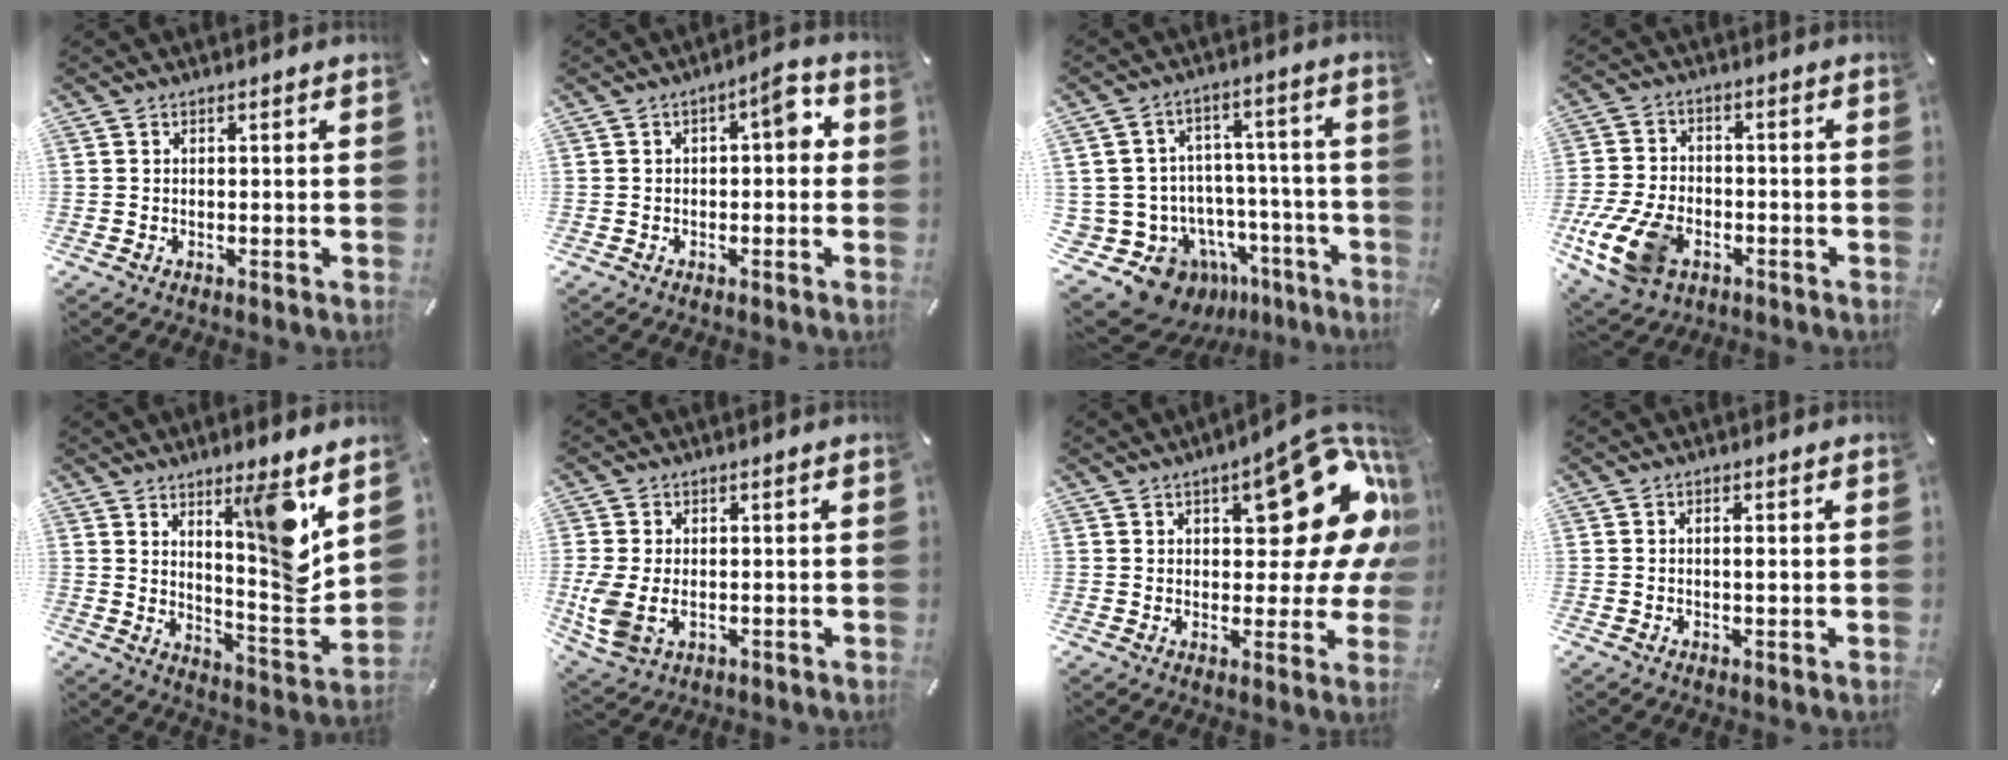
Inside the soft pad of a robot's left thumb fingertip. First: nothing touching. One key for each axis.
{"total": 5.8, "fx": 0.5, "fy": 2.7, "fz": 5.1, "tx": -0.074, "ty": 0.006, "tz": 0.000}
{"total": 13.7, "fx": -8.3, "fy": 9.7, "fz": 5.0, "tx": -0.094, "ty": 0.050, "tz": -0.125}
{"total": 14.0, "fx": -5.7, "fy": 9.3, "fz": 8.8, "tx": -0.178, "ty": 0.026, "tz": -0.097}
{"total": 12.7, "fx": 7.4, "fy": 1.9, "fz": 10.1, "tx": -0.130, "ty": -0.071, "tz": 0.117}
{"total": 6.8, "fx": -0.9, "fy": 4.8, "fz": 4.7, "tx": -0.113, "ty": -0.007, "tz": -0.016}
{"total": 21.7, "fx": 8.4, "fy": 10.1, "fz": 17.3, "tx": -0.206, "ty": -0.057, "tz": 0.130}
{"total": 1.4, "fx": 0.2, "fy": 0.5, "fz": 1.3, "tx": -0.027, "ty": 0.001, "tz": 0.004}